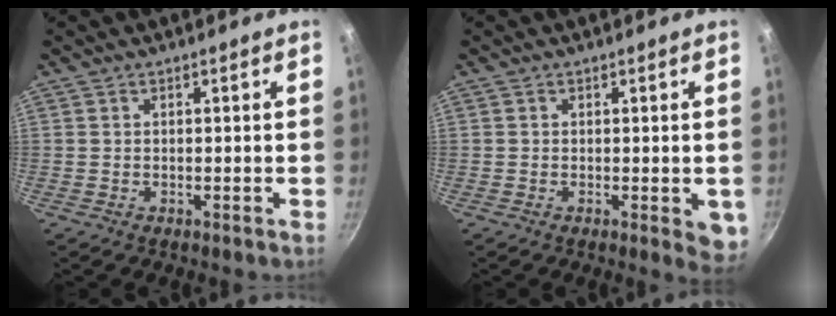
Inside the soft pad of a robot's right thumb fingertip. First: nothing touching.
{"total": 4.4, "force": [-0.8, 1.8, 3.9], "torque": [-0.034, -0.004, -0.011]}